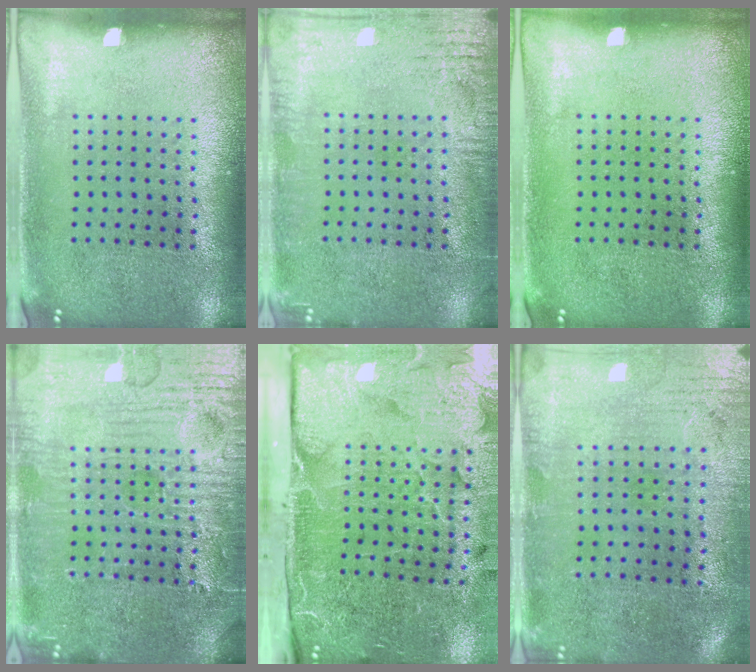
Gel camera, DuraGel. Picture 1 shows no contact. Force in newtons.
{"total": 2.7, "press": 2.7, "slide": 0.2}
{"total": 0.0}
{"total": 6.8, "press": 6.7, "slide": 0.7}
{"total": 5.2, "press": 4.0, "slide": 3.3}
{"total": 0.5, "press": 0.2, "slide": 0.5}